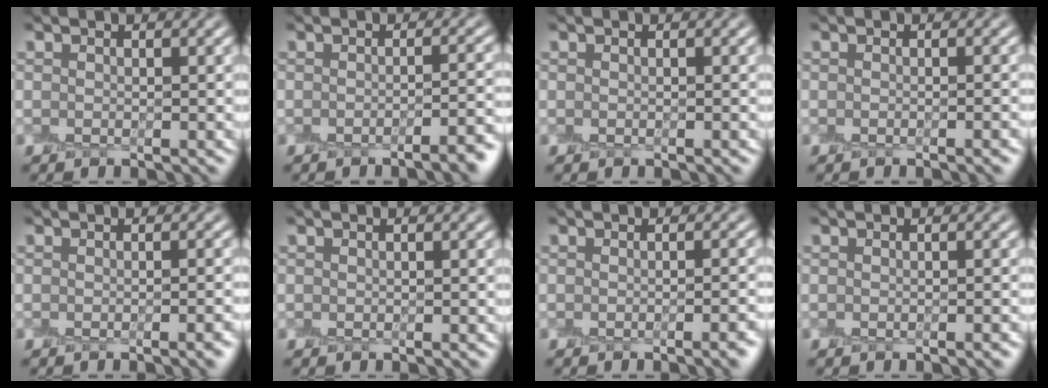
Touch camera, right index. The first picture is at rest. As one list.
[{"total": 3.3, "force": [-1.9, 0.8, 2.5], "torque": [-0.020, 0.005, -0.032]}, {"total": 0.0}, {"total": 1.5, "force": [-0.7, 0.4, 1.3], "torque": [-0.007, 0.001, -0.009]}, {"total": 2.6, "force": [-1.2, 0.8, 2.2], "torque": [-0.013, 0.002, -0.015]}, {"total": 0.0}, {"total": 2.9, "force": [-1.3, 0.9, 2.4], "torque": [-0.015, 0.003, -0.019]}, {"total": 1.2, "force": [-0.6, 0.3, 1.0], "torque": [-0.007, 0.001, -0.010]}]